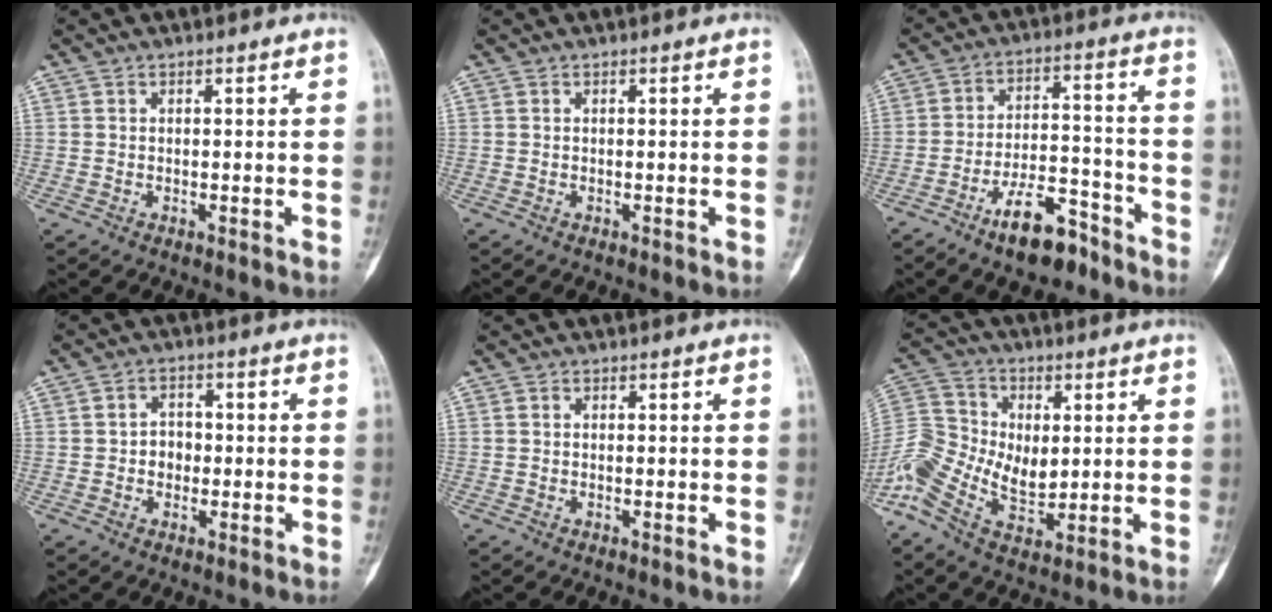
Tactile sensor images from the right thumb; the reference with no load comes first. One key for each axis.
{"total": 0.0}
{"total": 10.8, "fx": -7.6, "fy": 4.4, "fz": 6.4, "tx": -0.097, "ty": 0.065, "tz": -0.129}
{"total": 3.7, "fx": -0.5, "fy": 3.1, "fz": 1.8, "tx": -0.006, "ty": 0.010, "tz": -0.015}
{"total": 0.0}
{"total": 14.6, "fx": -1.6, "fy": 10.0, "fz": 10.6, "tx": -0.219, "ty": 0.007, "tz": -0.031}